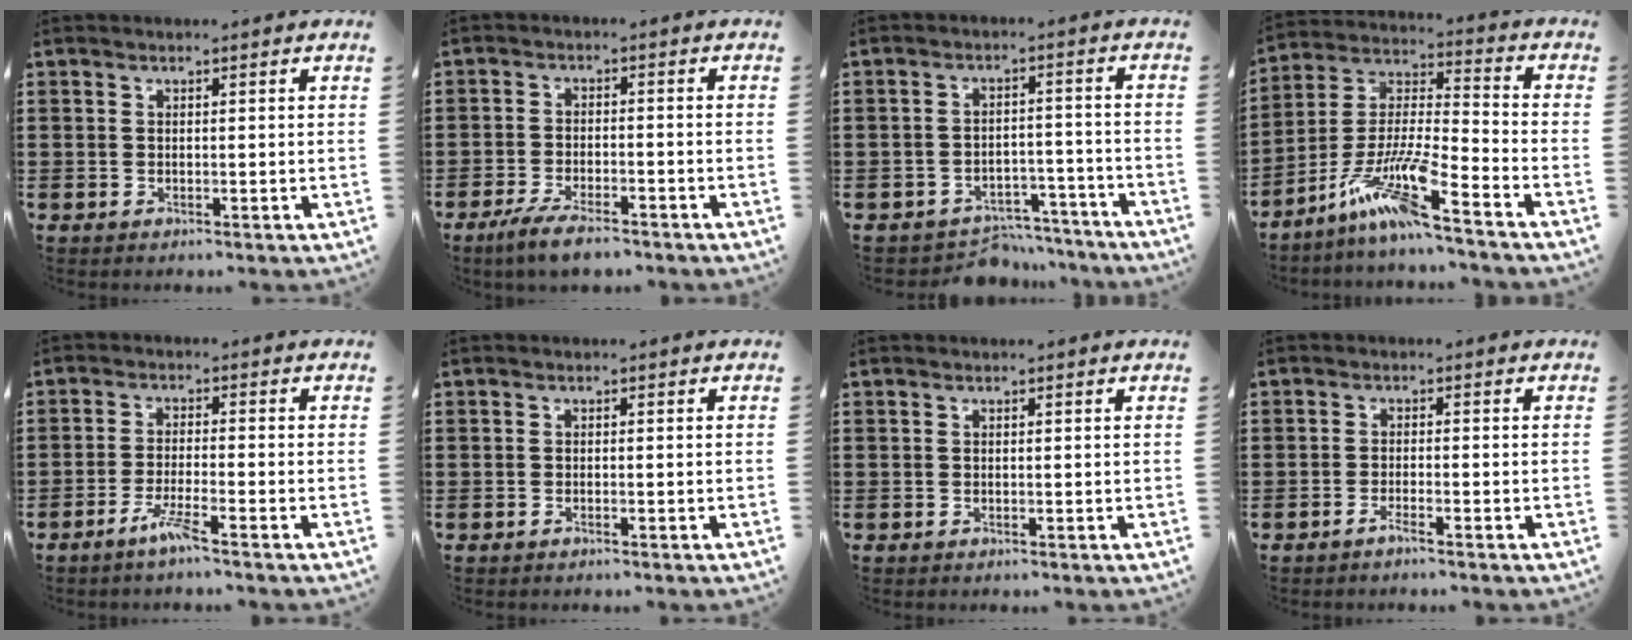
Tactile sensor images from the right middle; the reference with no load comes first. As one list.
[{"total": 4.4, "force": [-3.6, 0.7, 2.4], "torque": [-0.054, -0.005, -0.070]}, {"total": 5.1, "force": [-4.9, 1.2, 0.4], "torque": [-0.007, 0.013, -0.100]}, {"total": 11.8, "force": [-8.7, 0.7, 7.8], "torque": [-0.172, -0.008, -0.180]}, {"total": 4.2, "force": [-2.9, 0.1, 3.0], "torque": [-0.070, -0.007, -0.057]}, {"total": 0.5, "force": [-0.4, 0.0, 0.4], "torque": [-0.008, -0.002, -0.007]}, {"total": 0.0}, {"total": 1.8, "force": [-1.4, -0.1, 1.1], "torque": [-0.020, 0.000, -0.026]}]